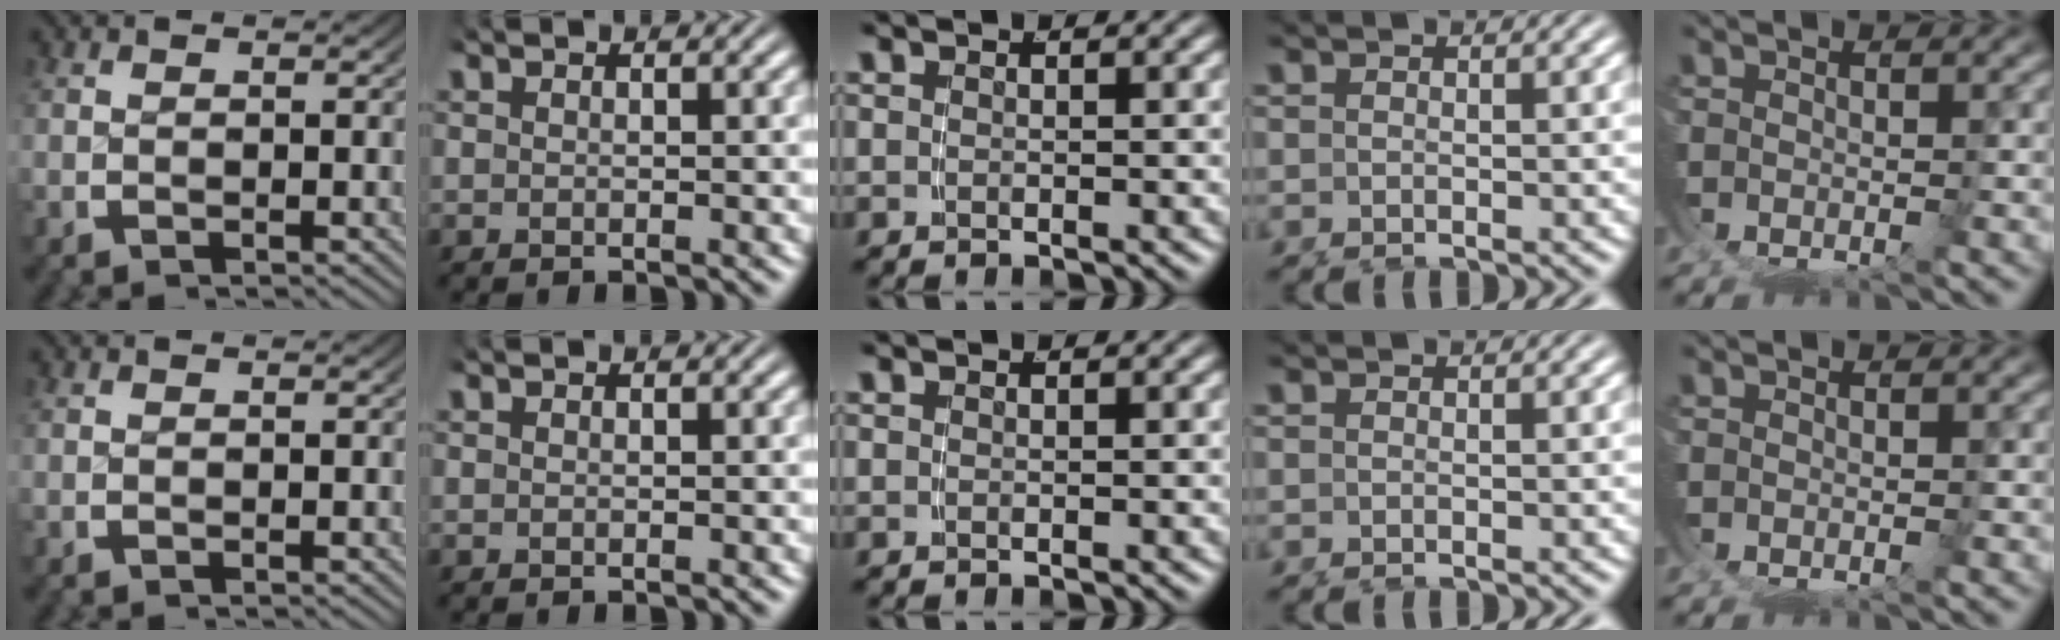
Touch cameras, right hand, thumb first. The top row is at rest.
{}